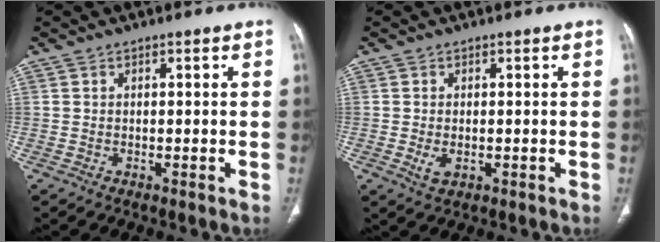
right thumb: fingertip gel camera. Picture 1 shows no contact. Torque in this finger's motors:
{"motor_torque": [-0.51, 0.32, 0.41, 0.20, 0.14]}